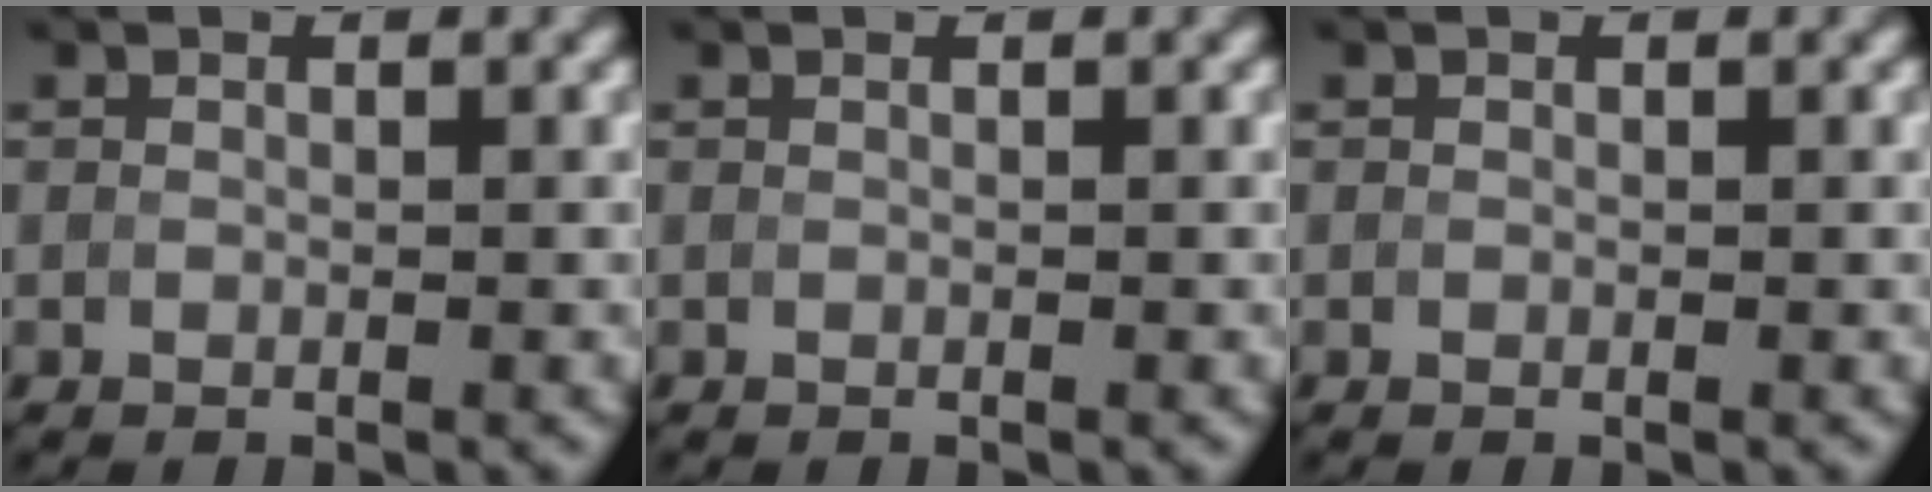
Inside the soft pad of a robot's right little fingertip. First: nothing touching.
{"total": 0.0}
{"total": 0.0}